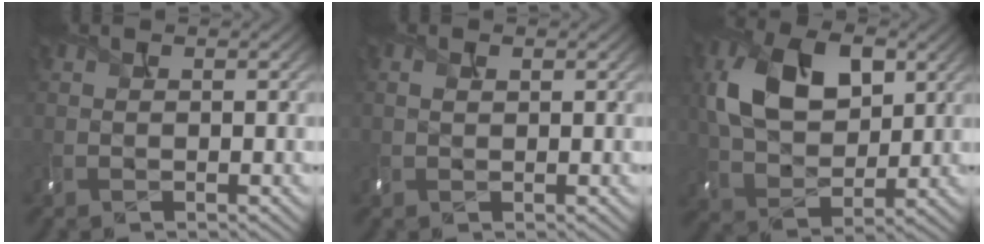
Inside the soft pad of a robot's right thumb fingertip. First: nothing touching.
{"total": 0.7, "force": [0.4, 0.4, 0.4], "torque": [-0.011, 0.003, 0.009]}
{"total": 11.1, "force": [3.4, 7.0, 7.8], "torque": [-0.168, 0.009, 0.062]}